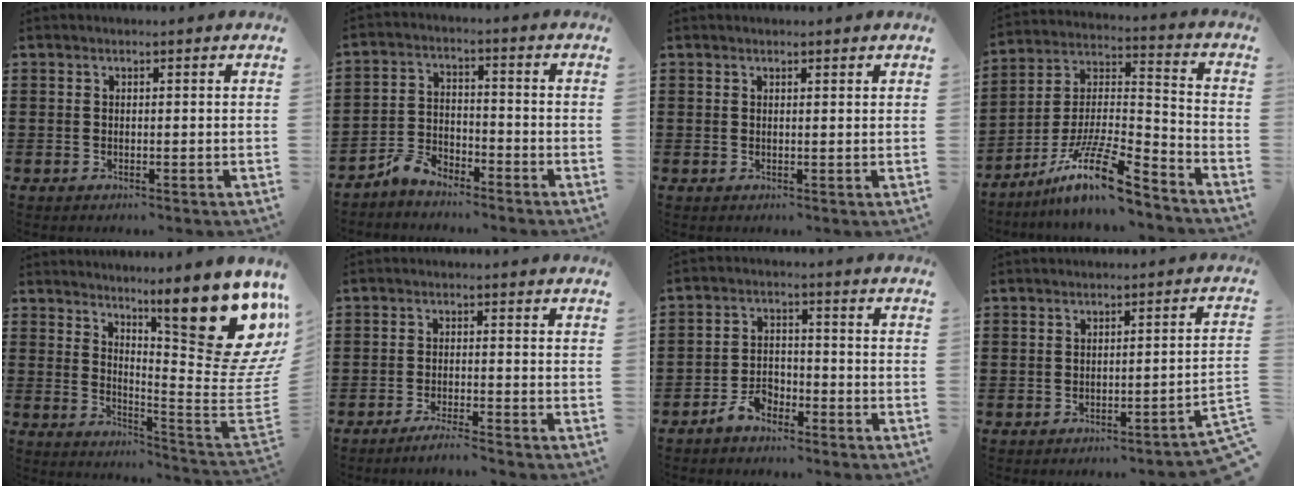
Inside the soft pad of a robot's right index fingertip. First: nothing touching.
{"total": 4.3, "force": [-4.0, 1.5, 0.9], "torque": [-0.025, 0.014, -0.081]}
{"total": 0.6, "force": [0.5, 0.0, 0.3], "torque": [-0.008, -0.001, 0.010]}
{"total": 14.4, "force": [-10.4, 2.5, 9.6], "torque": [-0.184, 0.023, -0.191]}
{"total": 16.4, "force": [9.9, 4.2, 12.4], "torque": [-0.182, -0.080, 0.161]}
{"total": 2.4, "force": [-2.1, -0.4, 1.1], "torque": [-0.019, -0.002, -0.039]}
{"total": 4.0, "force": [-3.2, 1.9, 1.4], "torque": [-0.034, 0.012, -0.066]}
{"total": 2.4, "force": [-2.0, -0.4, 1.4], "torque": [-0.026, -0.005, -0.041]}